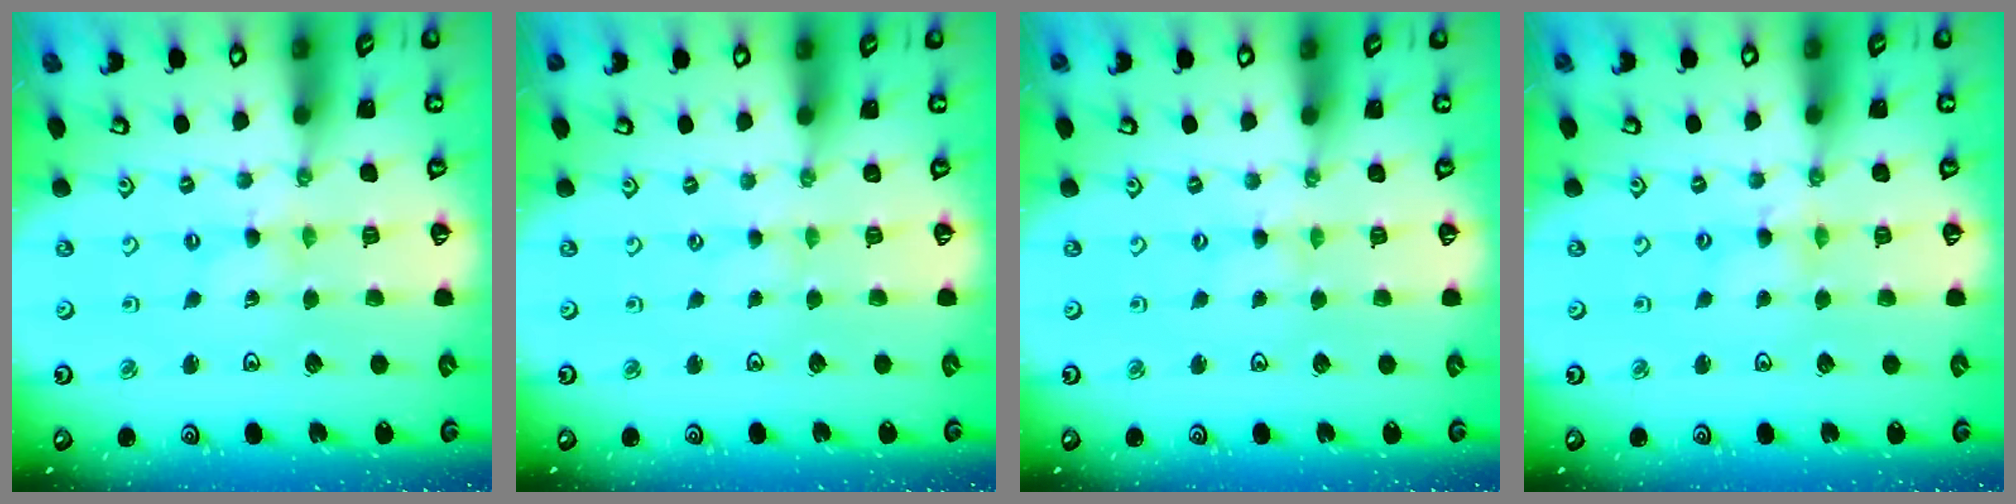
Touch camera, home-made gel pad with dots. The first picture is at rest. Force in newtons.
{"total": 0.0}
{"total": 1.1, "press": 1.1, "slide": 0.2}
{"total": 1.8, "press": 1.8, "slide": 0.2}